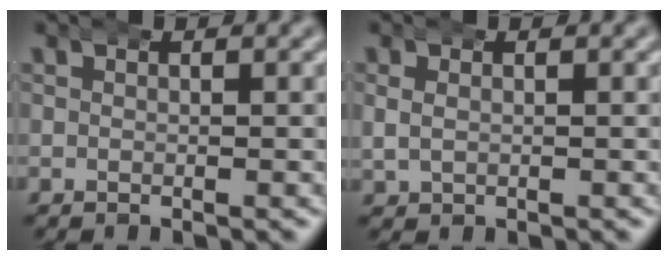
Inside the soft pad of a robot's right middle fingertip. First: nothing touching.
{"total": 1.5, "force": [0.2, 1.3, 0.7], "torque": [-0.019, -0.001, 0.008]}